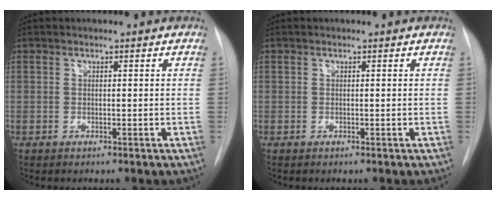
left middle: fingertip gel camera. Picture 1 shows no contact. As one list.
[{"total": 0.0}]